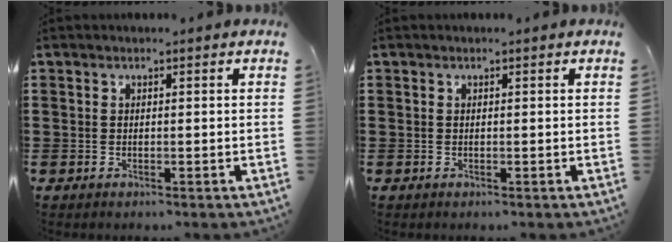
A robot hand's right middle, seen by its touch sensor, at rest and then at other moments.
{"total": 0.0}